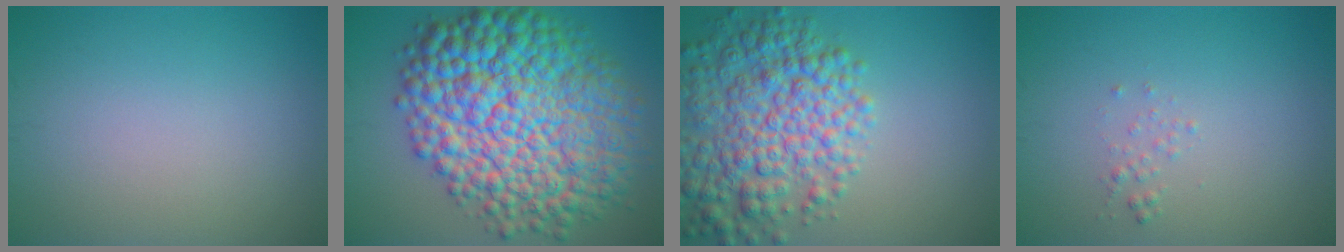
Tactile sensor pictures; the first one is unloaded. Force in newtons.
{"total": 16.1, "press": 16.1, "slide": 0.1}
{"total": 8.1, "press": 8.1, "slide": 0.3}
{"total": 0.8, "press": 0.8, "slide": 0.1}